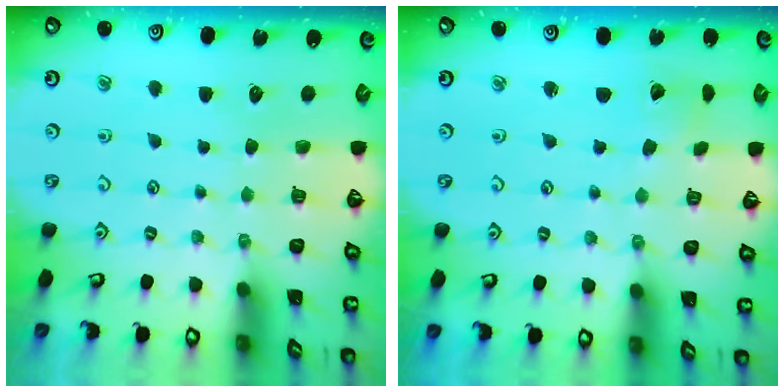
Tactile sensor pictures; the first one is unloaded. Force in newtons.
{"total": 2.6, "press": 2.6, "slide": 0.3}